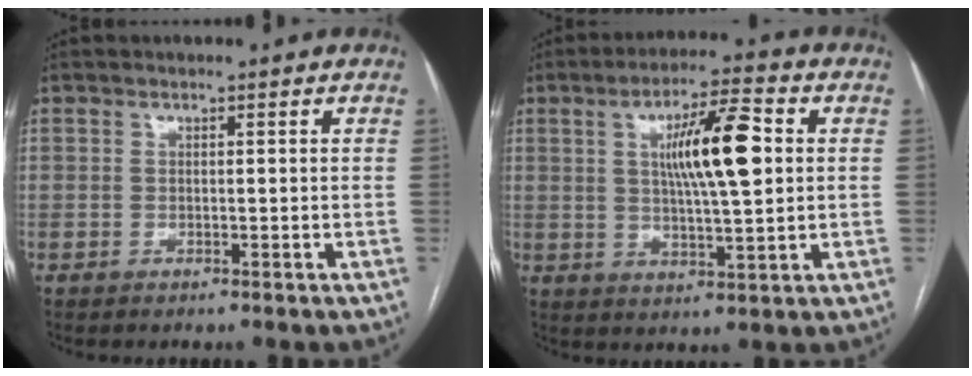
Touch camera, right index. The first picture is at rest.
{"total": 11.5, "force": [2.3, 1.7, 11.1], "torque": [-0.186, 0.010, 0.038]}